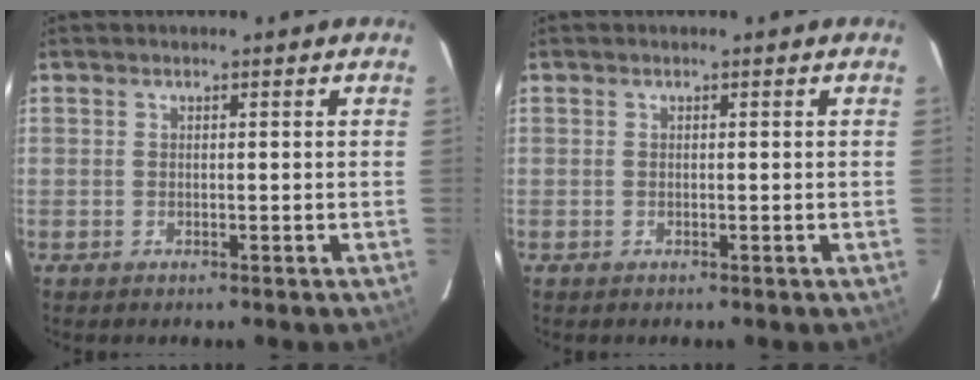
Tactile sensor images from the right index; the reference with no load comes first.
{"total": 0.0}